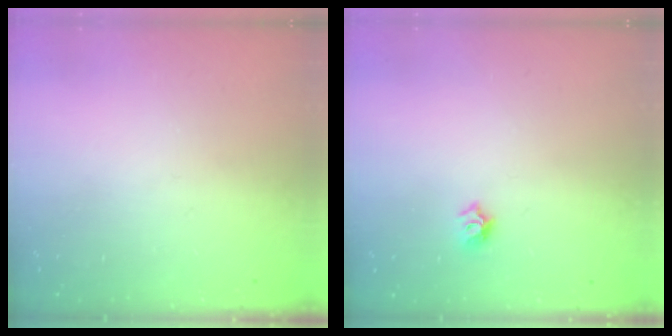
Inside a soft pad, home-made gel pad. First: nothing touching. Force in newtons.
{"total": 5.7, "press": 5.6, "slide": 0.7}